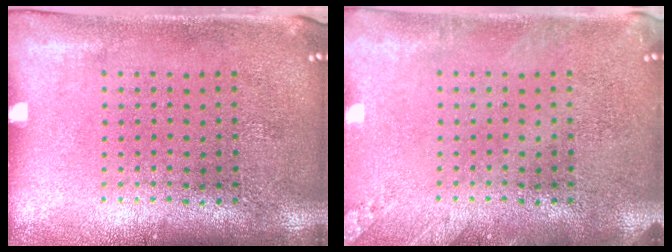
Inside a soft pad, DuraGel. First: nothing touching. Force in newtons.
{"total": 1.4, "press": 1.4, "slide": 0.2}